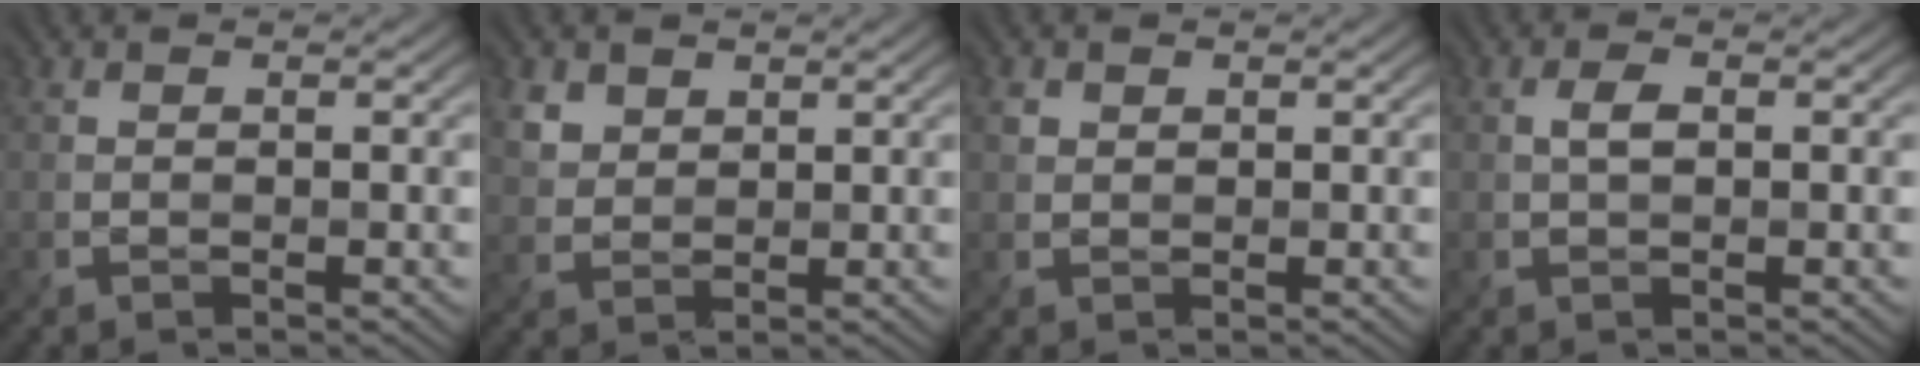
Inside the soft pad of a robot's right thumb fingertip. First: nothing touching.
{"total": 2.5, "force": [1.7, 1.7, 0.6], "torque": [-0.026, -0.002, 0.044]}
{"total": 0.8, "force": [0.5, 0.7, 0.0], "torque": [-0.006, -0.004, 0.013]}
{"total": 1.7, "force": [0.1, 0.8, 1.5], "torque": [-0.035, 0.002, 0.002]}